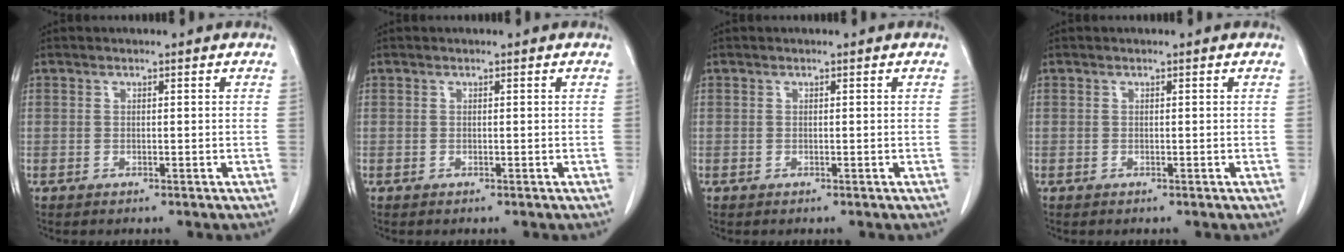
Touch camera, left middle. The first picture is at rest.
{"total": 0.0}
{"total": 0.0}
{"total": 0.0}